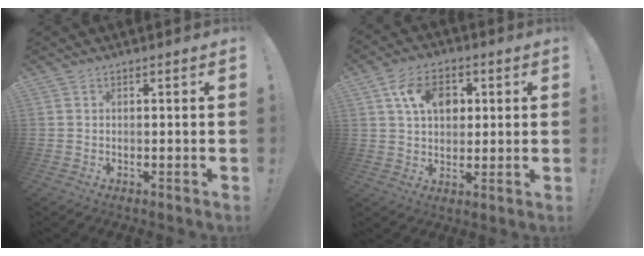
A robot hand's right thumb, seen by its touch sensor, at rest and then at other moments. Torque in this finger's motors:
{"motor_torque": [0.05, 0.16, 0.80, 0.12, 0.07]}